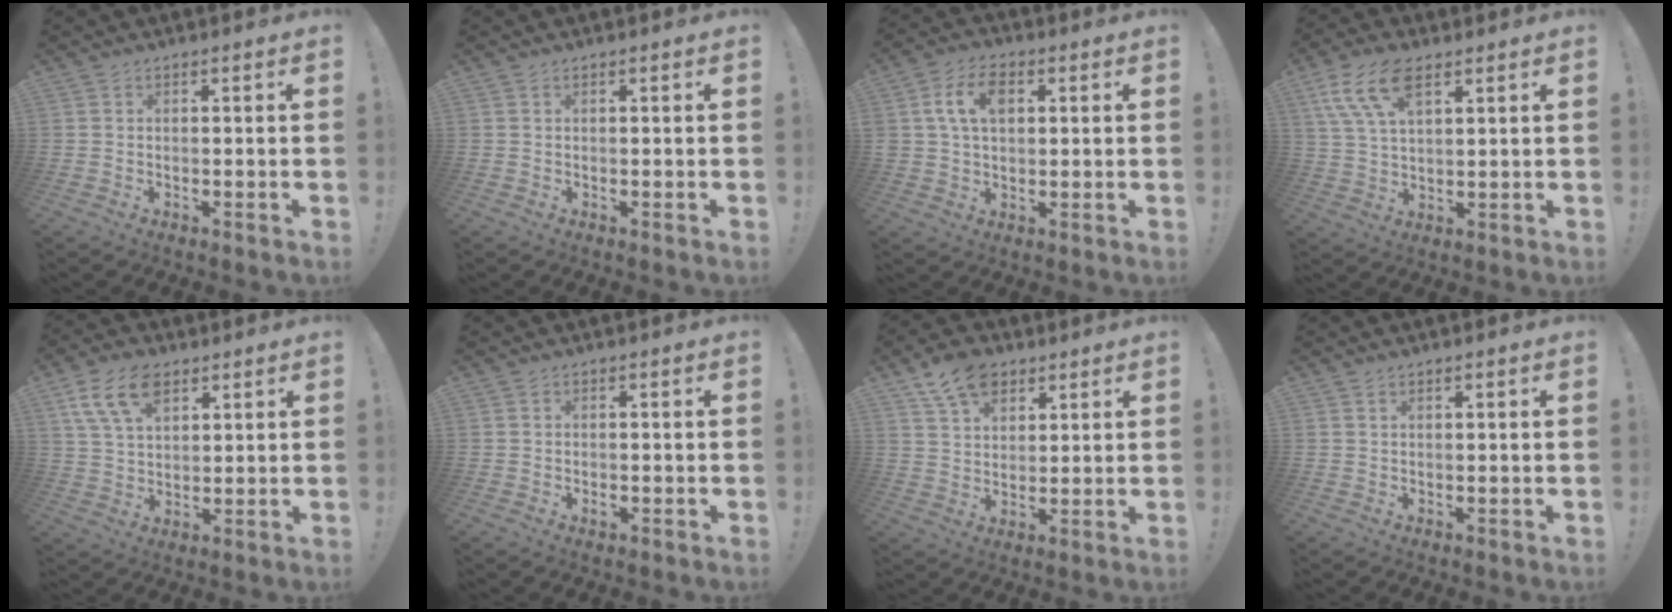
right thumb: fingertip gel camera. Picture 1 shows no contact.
{"total": 0.0}
{"total": 9.8, "force": [2.9, 6.5, 6.7], "torque": [-0.110, 0.007, 0.051]}
{"total": 11.8, "force": [5.9, 5.6, 8.6], "torque": [-0.176, -0.013, 0.112]}
{"total": 12.3, "force": [6.3, 7.3, 7.6], "torque": [-0.142, -0.014, 0.121]}
{"total": 1.0, "force": [-0.6, 0.5, 0.5], "torque": [0.001, -0.002, -0.013]}
{"total": 11.1, "force": [6.8, 7.3, 5.0], "torque": [-0.081, -0.030, 0.130]}
{"total": 0.8, "force": [0.5, 0.3, 0.5], "torque": [-0.004, -0.002, 0.009]}